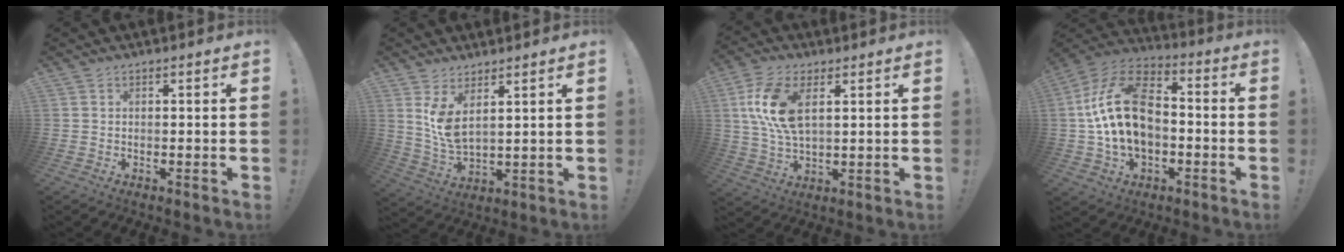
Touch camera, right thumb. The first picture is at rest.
{"total": 7.9, "force": [4.3, 3.2, 5.8], "torque": [-0.115, -0.031, 0.077]}
{"total": 13.0, "force": [4.1, 6.9, 10.2], "torque": [-0.216, -0.008, 0.075]}
{"total": 20.2, "force": [0.0, 13.6, 14.9], "torque": [-0.267, 0.027, 0.007]}